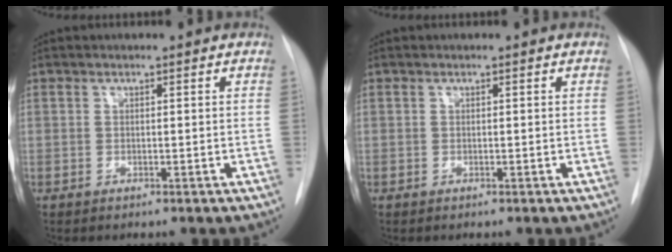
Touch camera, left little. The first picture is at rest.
{"total": 0.0}